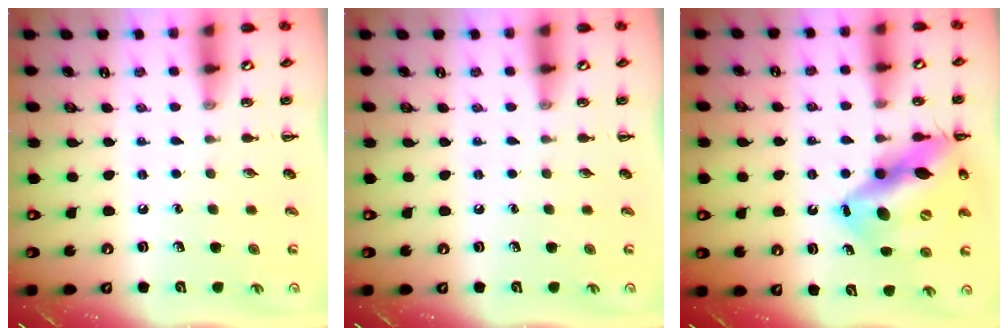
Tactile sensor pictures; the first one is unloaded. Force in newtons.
{"total": 0.0}
{"total": 18.1, "press": 17.6, "slide": 4.4}